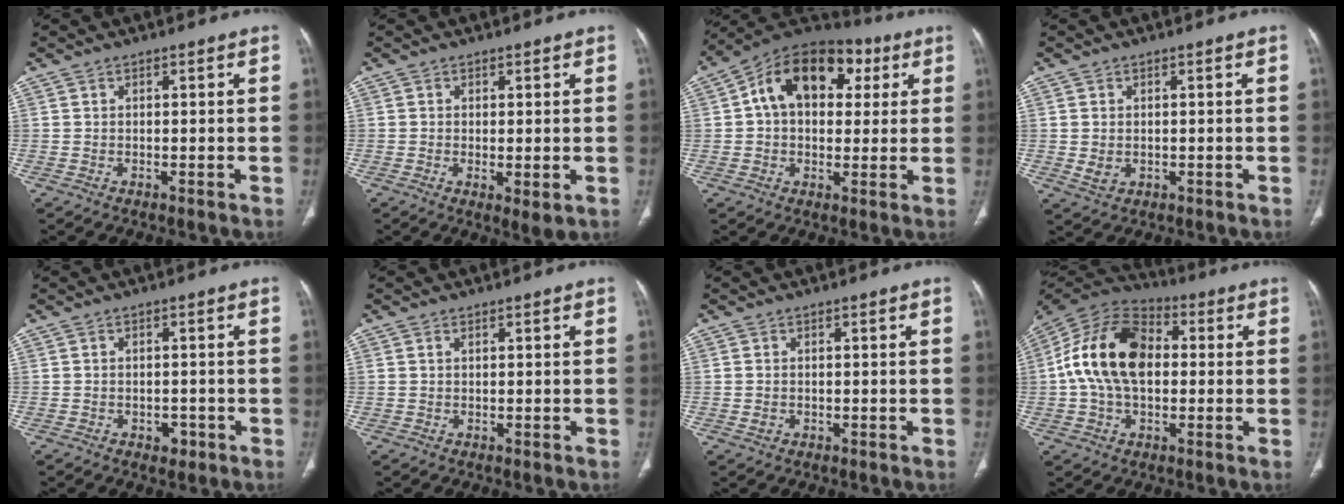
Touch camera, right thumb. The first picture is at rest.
{"total": 6.1, "force": [-1.5, 2.2, 5.5], "torque": [-0.090, -0.021, -0.016]}
{"total": 18.2, "force": [5.0, 12.7, 12.1], "torque": [-0.153, 0.029, 0.069]}
{"total": 2.7, "force": [-0.1, 2.1, 1.8], "torque": [-0.036, -0.003, 0.007]}
{"total": 2.4, "force": [-1.1, 1.7, 1.2], "torque": [-0.008, 0.005, -0.010]}
{"total": 0.5, "force": [0.2, 0.3, 0.4], "torque": [-0.010, 0.006, 0.005]}
{"total": 1.4, "force": [-0.2, 1.1, 0.7], "torque": [-0.016, 0.005, 0.001]}
{"total": 18.1, "force": [1.2, 11.7, 13.8], "torque": [-0.250, 0.030, 0.013]}